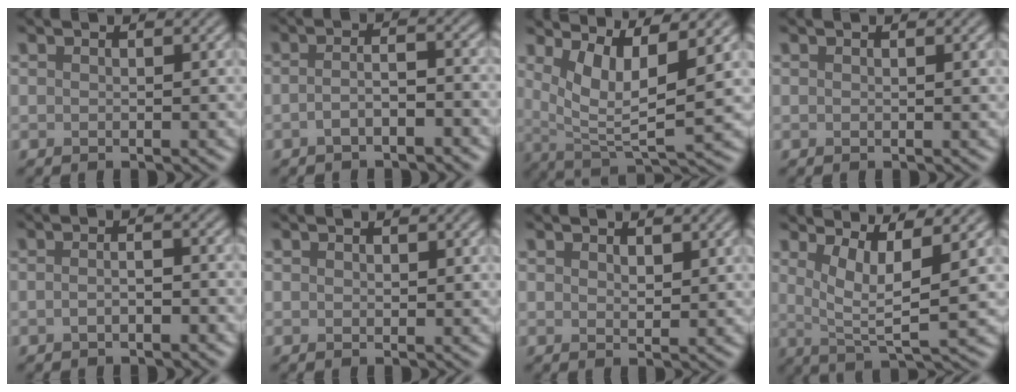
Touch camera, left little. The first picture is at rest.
{"total": 2.4, "force": [-1.2, 0.7, 2.0], "torque": [-0.036, 0.007, -0.026]}
{"total": 5.7, "force": [2.6, 1.5, 4.9], "torque": [-0.093, -0.007, 0.052]}
{"total": 0.0}
{"total": 1.7, "force": [-0.7, 0.5, 1.4], "torque": [-0.027, 0.001, -0.016]}
{"total": 0.5, "force": [0.4, 0.3, 0.2], "torque": [-0.002, -0.001, 0.006]}
{"total": 1.3, "force": [0.9, 0.6, 0.7], "torque": [-0.012, -0.003, 0.018]}
{"total": 5.1, "force": [1.8, 1.1, 4.6], "torque": [-0.079, -0.008, 0.035]}